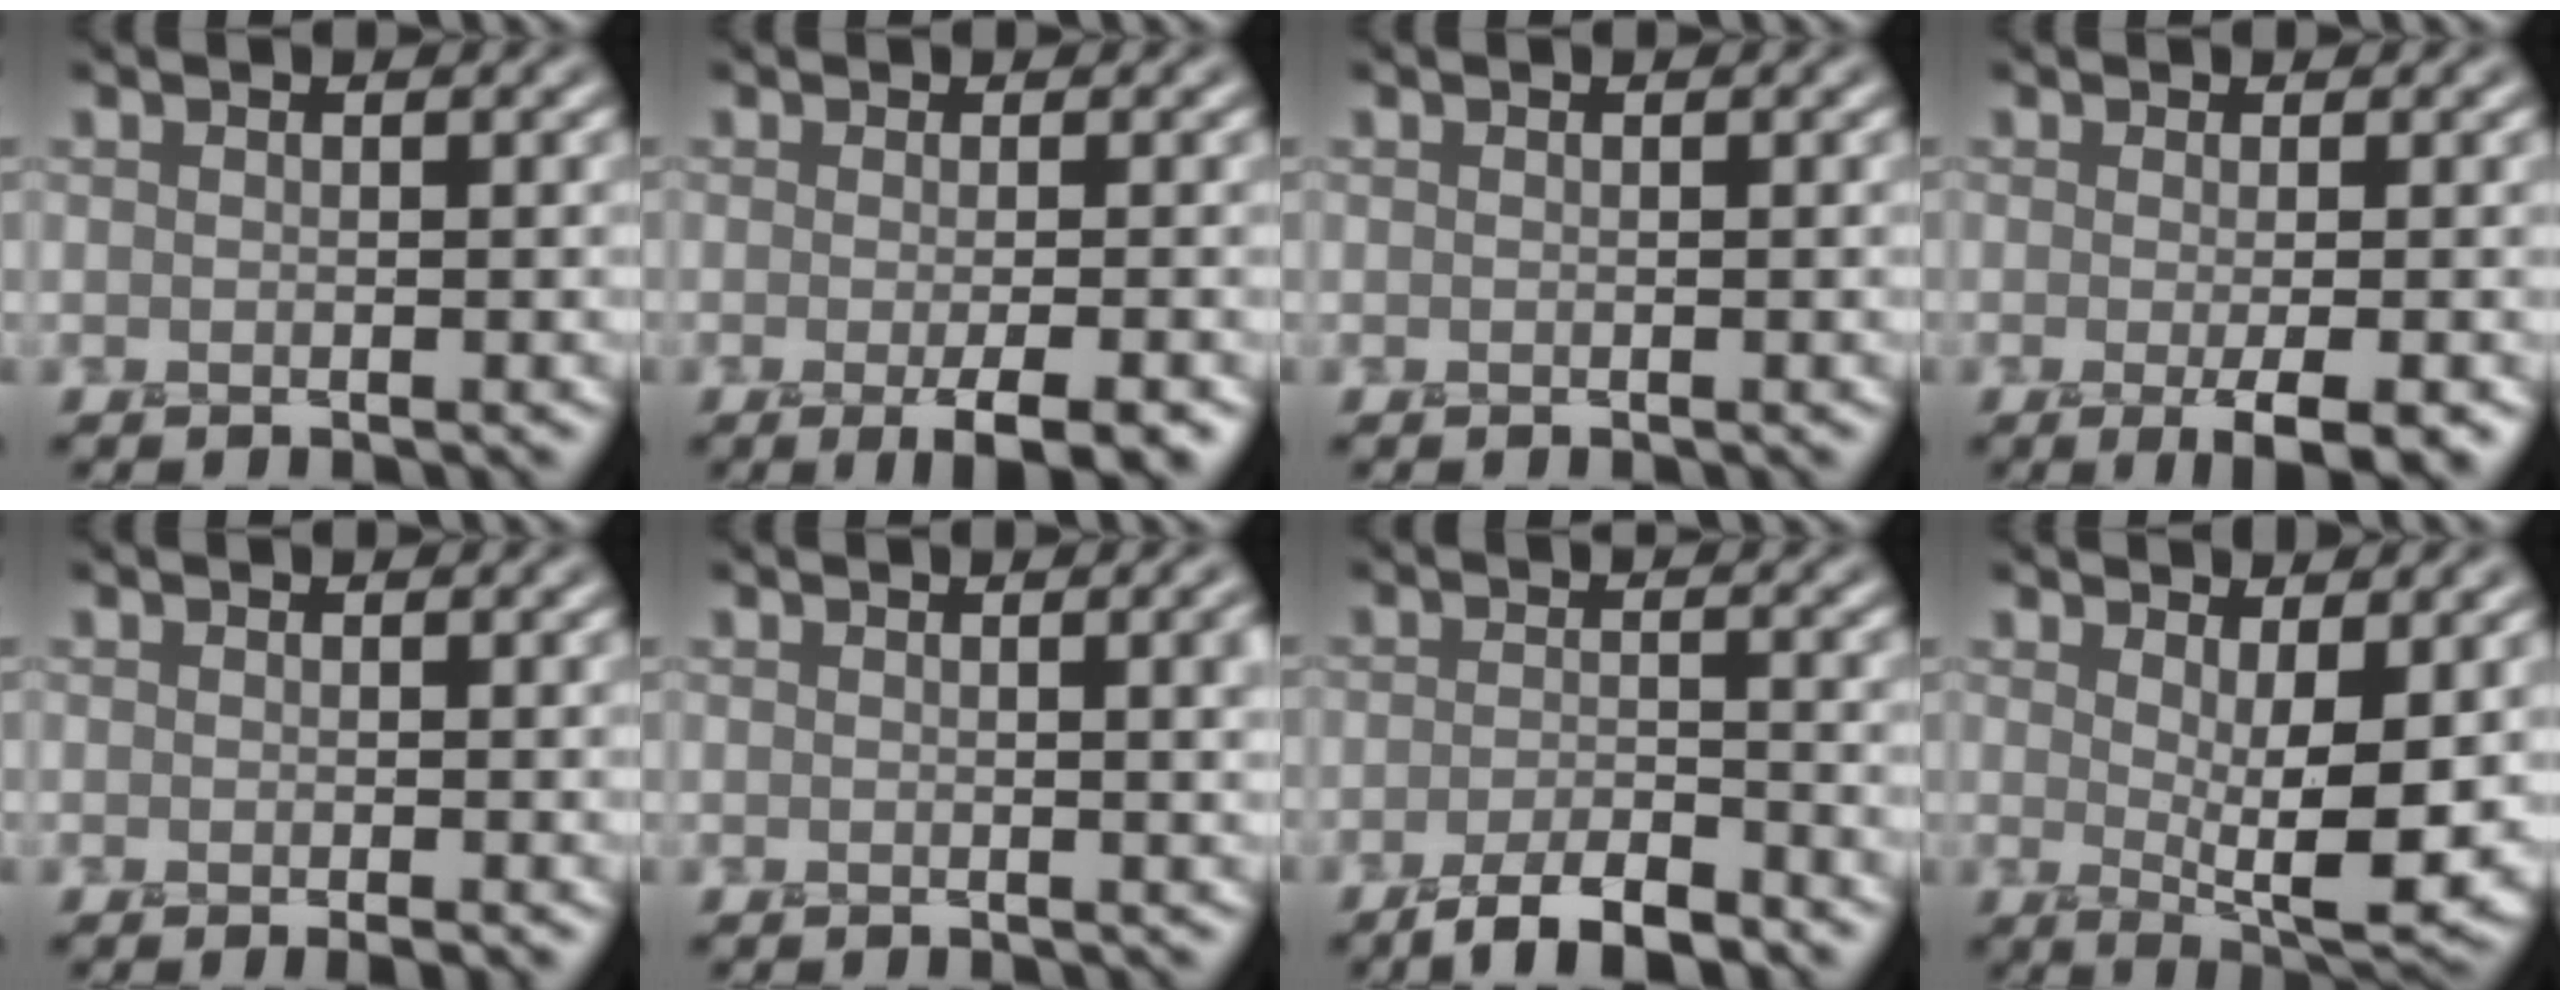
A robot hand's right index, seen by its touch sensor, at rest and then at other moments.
{"total": 3.3, "force": [-1.2, 0.7, 3.1], "torque": [-0.035, -0.003, -0.018]}
{"total": 0.0}
{"total": 3.0, "force": [-0.9, 0.6, 2.8], "torque": [-0.036, -0.003, -0.014]}
{"total": 0.7, "force": [0.1, 0.0, 0.7], "torque": [-0.008, -0.001, 0.001]}
{"total": 3.3, "force": [1.0, 1.2, 2.9], "torque": [-0.027, 0.005, 0.012]}
{"total": 3.8, "force": [-3.1, 0.8, 2.1], "torque": [-0.038, 0.001, -0.059]}
{"total": 5.8, "force": [0.9, 1.8, 5.5], "torque": [-0.093, -0.019, 0.023]}